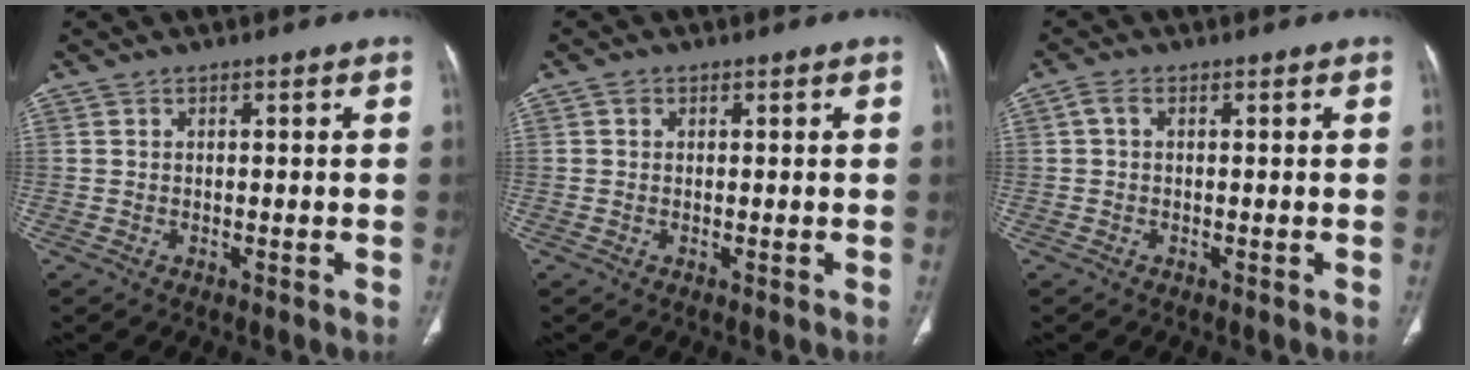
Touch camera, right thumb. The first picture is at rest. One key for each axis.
{"total": 0.8, "fx": 0.2, "fy": 0.7, "fz": 0.3, "tx": -0.002, "ty": 0.001, "tz": 0.002}
{"total": 1.6, "fx": 0.2, "fy": 1.0, "fz": 1.3, "tx": -0.026, "ty": 0.006, "tz": 0.002}